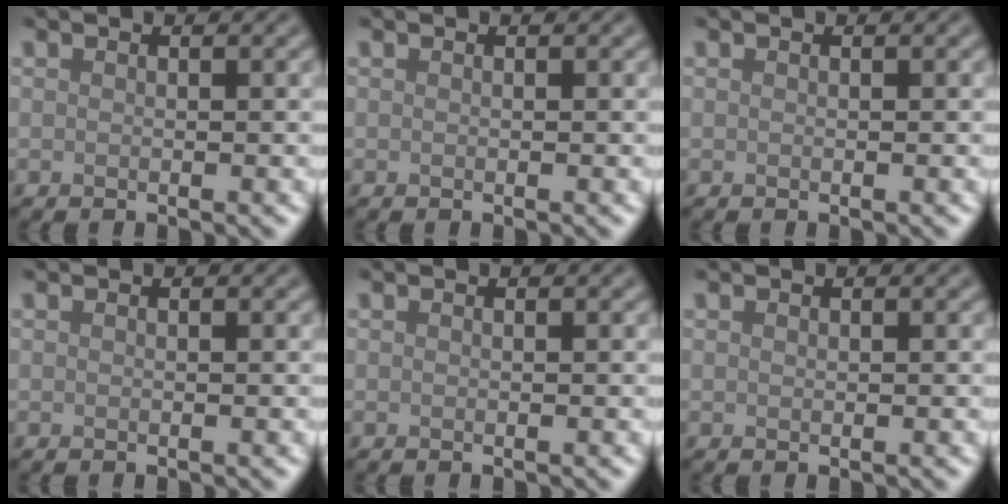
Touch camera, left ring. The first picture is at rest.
{"total": 0.0}
{"total": 0.0}
{"total": 0.0}
{"total": 0.0}
{"total": 0.0}